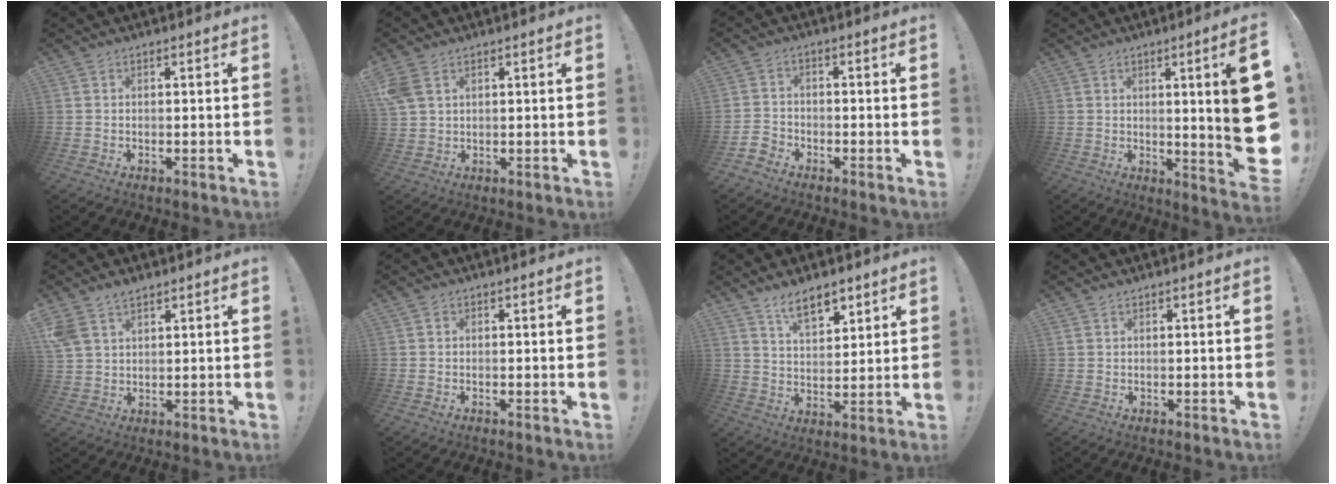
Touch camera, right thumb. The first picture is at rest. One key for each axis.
{"total": 5.0, "fx": 2.7, "fy": 2.9, "fz": 2.9, "tx": -0.044, "ty": -0.006, "tz": 0.056}
{"total": 3.7, "fx": -3.2, "fy": 1.7, "fz": 0.9, "tx": -0.021, "ty": 0.009, "tz": -0.062}
{"total": 14.6, "fx": 1.0, "fy": 0.5, "fz": 14.6, "tx": -0.195, "ty": -0.027, "tz": 0.014}
{"total": 6.0, "fx": 4.6, "fy": 3.1, "fz": 2.3, "tx": -0.040, "ty": -0.019, "tz": 0.090}
{"total": 0.0}
{"total": 9.3, "fx": 6.7, "fy": 3.8, "fz": 5.1, "tx": -0.068, "ty": -0.039, "tz": 0.123}
{"total": 0.8, "fx": 0.8, "fy": 0.2, "fz": 0.2, "tx": -0.004, "ty": -0.001, "tz": 0.015}